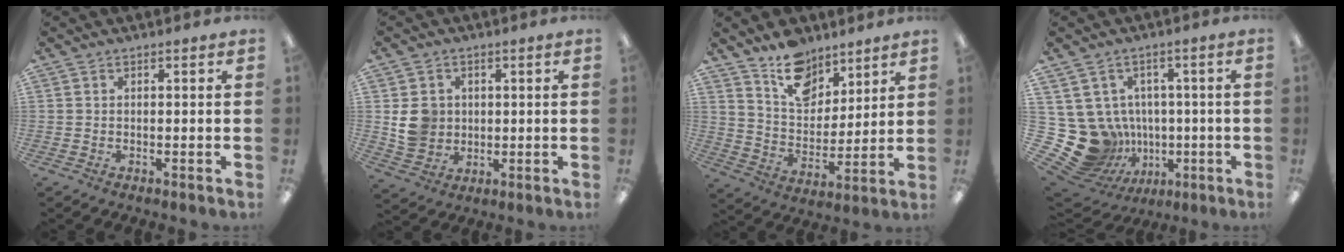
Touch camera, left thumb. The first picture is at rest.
{"total": 6.9, "force": [1.1, 6.4, 2.4], "torque": [-0.043, 0.006, 0.024]}
{"total": 12.8, "force": [9.8, 7.2, 3.9], "torque": [-0.061, -0.065, 0.185]}
{"total": 14.7, "force": [-1.1, 13.7, 5.3], "torque": [-0.146, -0.014, 0.014]}